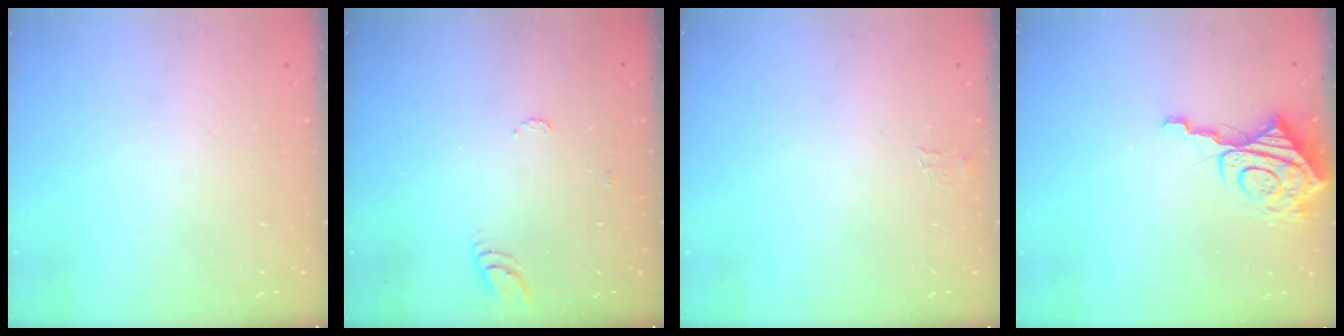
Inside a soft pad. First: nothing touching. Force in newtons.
{"total": 6.3, "press": 6.3, "slide": 0.6}
{"total": 3.3, "press": 3.3, "slide": 0.3}
{"total": 10.4, "press": 10.3, "slide": 1.0}